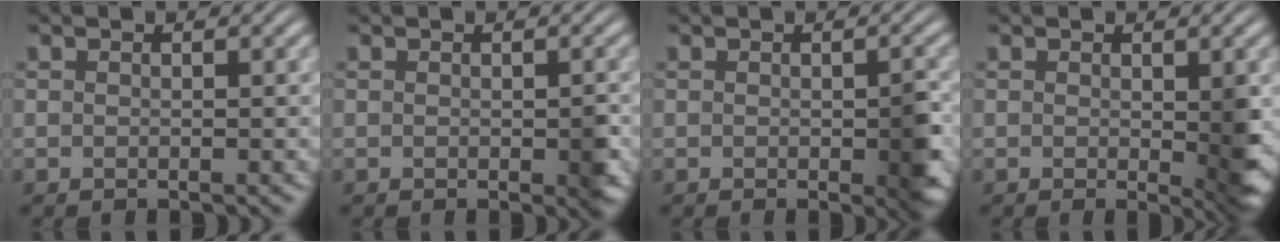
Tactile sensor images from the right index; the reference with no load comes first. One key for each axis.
{"total": 1.5, "fx": -0.4, "fy": 0.7, "fz": 1.3, "tx": -0.013, "ty": -0.004, "tz": -0.007}
{"total": 2.7, "fx": -0.6, "fy": 0.9, "fz": 2.4, "tx": -0.027, "ty": -0.006, "tz": -0.011}
{"total": 3.0, "fx": -0.2, "fy": 0.9, "fz": 2.9, "tx": -0.033, "ty": -0.016, "tz": 0.000}